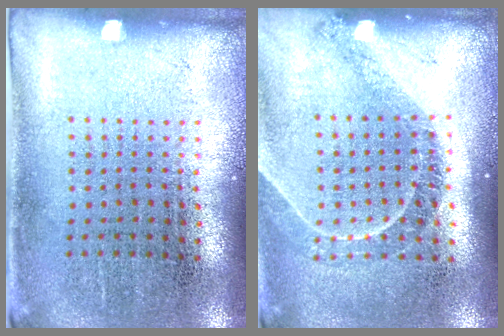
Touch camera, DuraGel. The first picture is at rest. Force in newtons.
{"total": 1.2, "press": 1.1, "slide": 0.4}